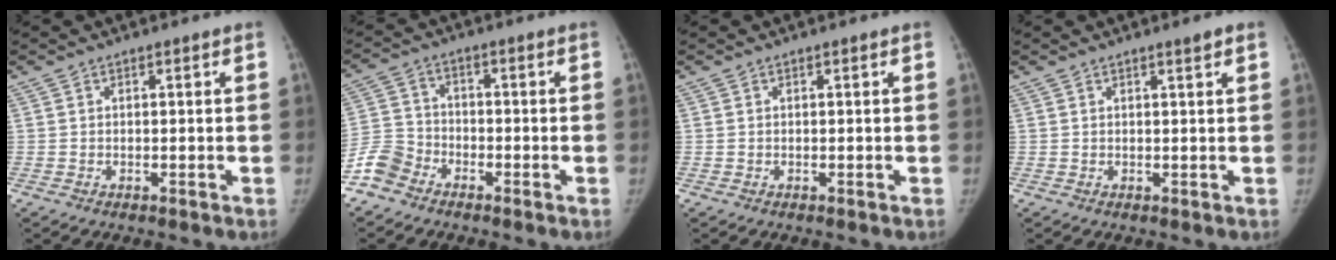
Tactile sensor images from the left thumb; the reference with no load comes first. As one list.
[{"total": 5.9, "force": [-4.3, 3.8, 1.2], "torque": [-0.014, 0.019, -0.100]}, {"total": 0.0}, {"total": 1.4, "force": [1.0, 0.1, 1.0], "torque": [-0.014, -0.005, 0.015]}]